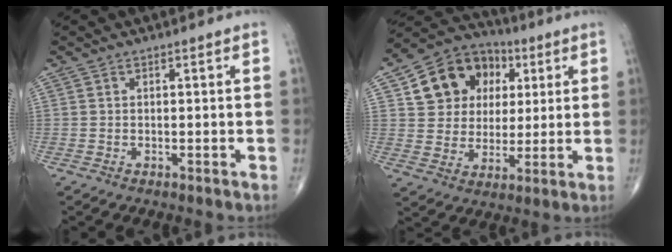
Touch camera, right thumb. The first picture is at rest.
{"total": 15.2, "force": [4.8, 12.7, 6.8], "torque": [-0.074, 0.007, 0.082]}